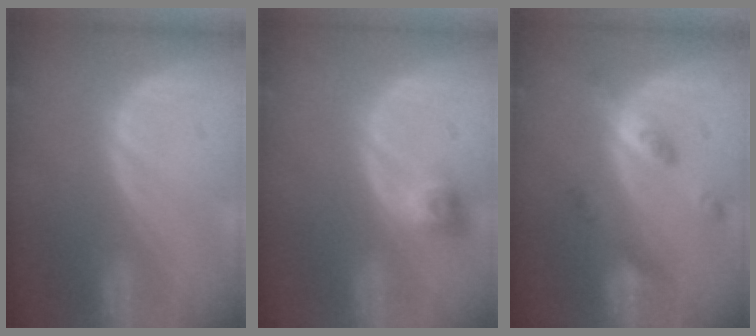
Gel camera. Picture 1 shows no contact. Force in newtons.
{"total": 3.0, "press": 2.7, "slide": 1.3}
{"total": 5.1, "press": 4.6, "slide": 2.2}